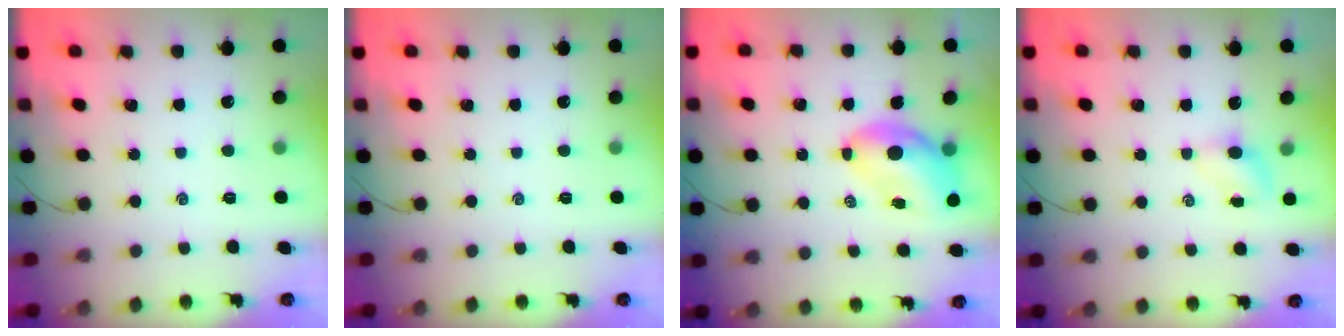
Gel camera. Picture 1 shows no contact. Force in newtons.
{"total": 0.0}
{"total": 7.2, "press": 6.9, "slide": 2.1}
{"total": 4.0, "press": 3.8, "slide": 1.0}